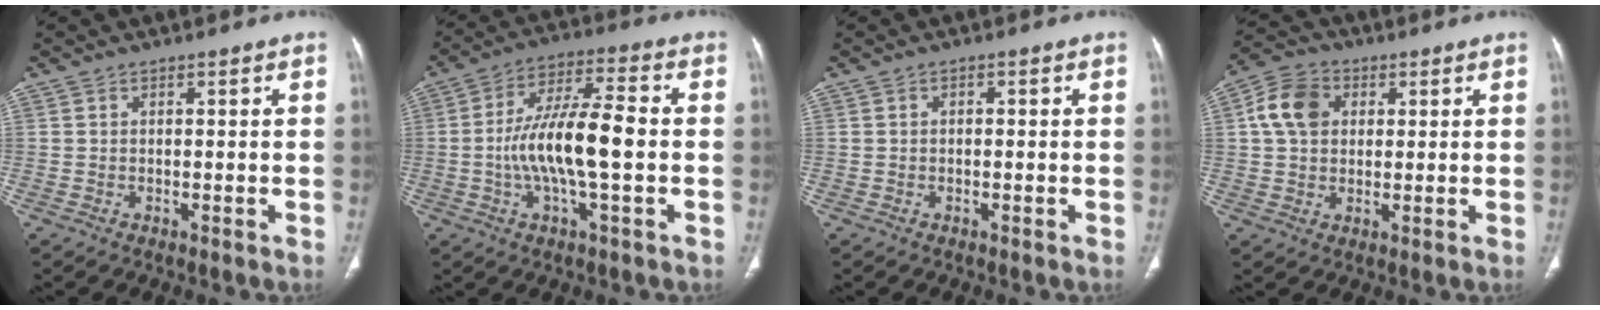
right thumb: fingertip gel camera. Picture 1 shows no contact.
{"total": 13.7, "force": [-1.5, 3.8, 13.1], "torque": [-0.256, 0.024, -0.031]}
{"total": 0.6, "force": [-0.1, 0.4, 0.4], "torque": [-0.005, 0.002, -0.005]}
{"total": 8.5, "force": [2.1, 6.5, 5.0], "torque": [-0.083, 0.010, 0.033]}